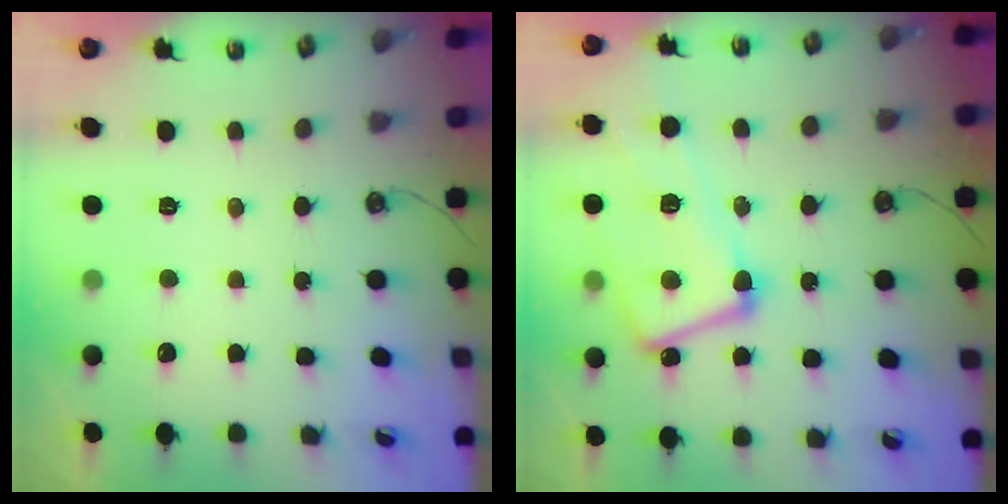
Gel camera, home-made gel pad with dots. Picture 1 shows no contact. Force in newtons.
{"total": 12.0, "press": 11.8, "slide": 2.1}